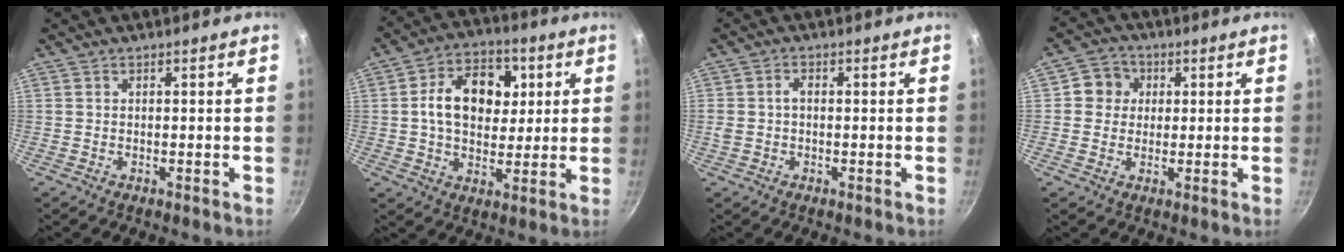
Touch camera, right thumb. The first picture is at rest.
{"total": 14.0, "force": [2.5, 9.7, 9.8], "torque": [-0.125, 0.007, 0.036]}
{"total": 2.8, "force": [-0.1, 2.0, 2.0], "torque": [-0.042, 0.009, -0.001]}
{"total": 5.9, "force": [1.0, 5.5, 1.9], "torque": [-0.003, 0.008, 0.007]}